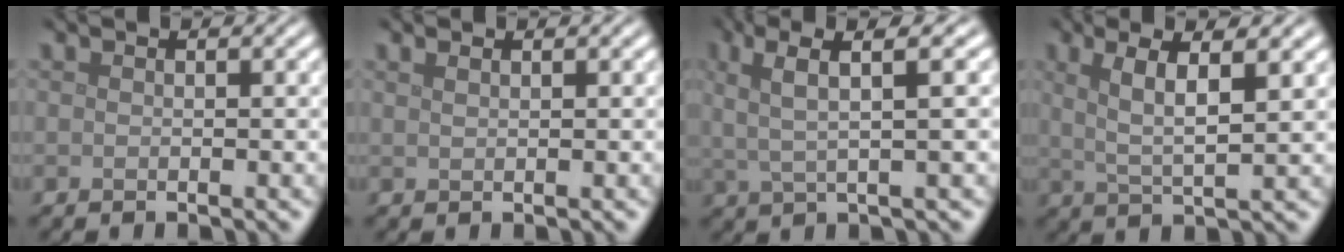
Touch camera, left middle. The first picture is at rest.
{"total": 0.9, "force": [0.7, 0.2, 0.4], "torque": [-0.011, -0.001, 0.013]}
{"total": 5.1, "force": [2.3, 1.0, 4.4], "torque": [-0.084, 0.017, 0.040]}
{"total": 4.9, "force": [1.8, 1.0, 4.4], "torque": [-0.084, -0.001, 0.035]}